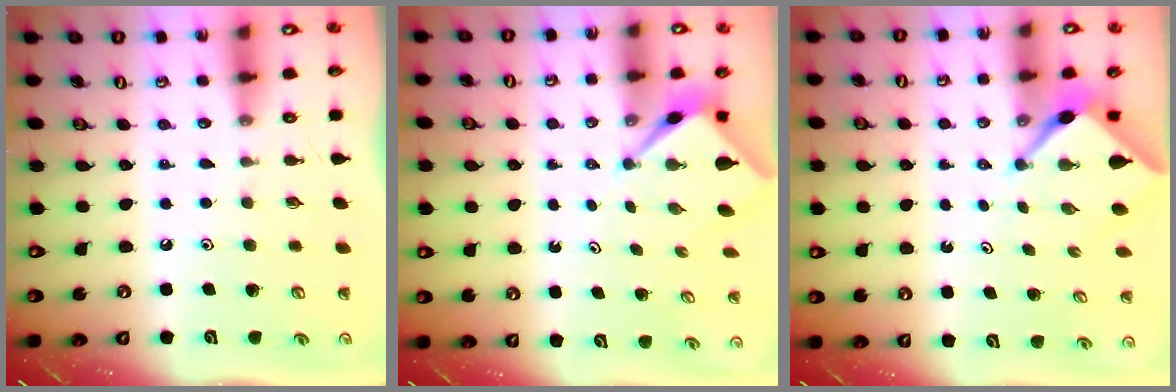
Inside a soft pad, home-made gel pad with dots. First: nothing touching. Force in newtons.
{"total": 2.7, "press": 2.7, "slide": 0.1}
{"total": 2.8, "press": 2.8, "slide": 0.3}